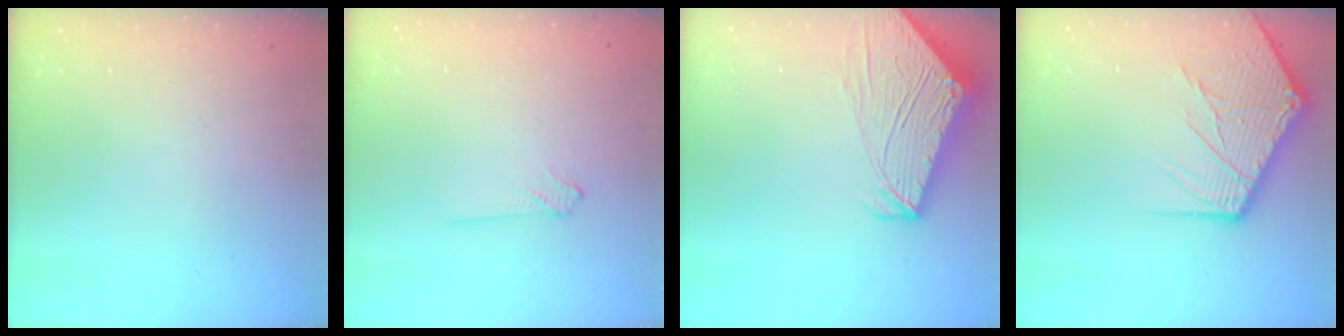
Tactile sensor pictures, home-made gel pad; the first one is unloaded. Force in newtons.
{"total": 0.8, "press": 0.8, "slide": 0.0}
{"total": 11.1, "press": 11.0, "slide": 1.6}
{"total": 13.2, "press": 13.0, "slide": 2.1}